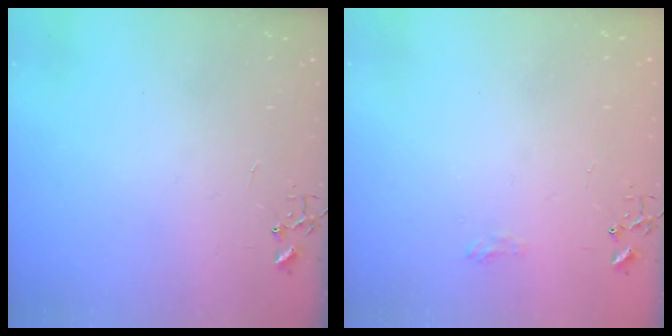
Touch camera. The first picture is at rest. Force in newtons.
{"total": 6.3, "press": 6.3, "slide": 0.8}